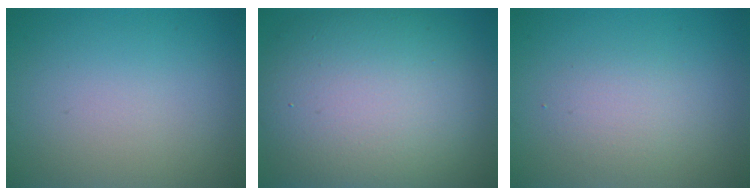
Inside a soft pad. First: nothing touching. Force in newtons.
{"total": 13.1, "press": 13.1, "slide": 1.0}
{"total": 2.0, "press": 2.0, "slide": 0.2}